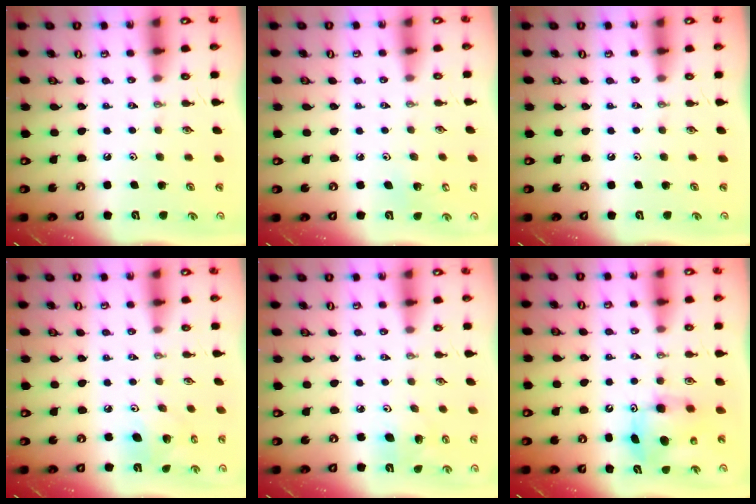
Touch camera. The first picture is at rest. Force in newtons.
{"total": 3.1, "press": 3.1, "slide": 0.2}
{"total": 0.0}
{"total": 8.0, "press": 7.8, "slide": 1.7}
{"total": 6.1, "press": 6.0, "slide": 1.0}
{"total": 7.1, "press": 7.1, "slide": 0.1}